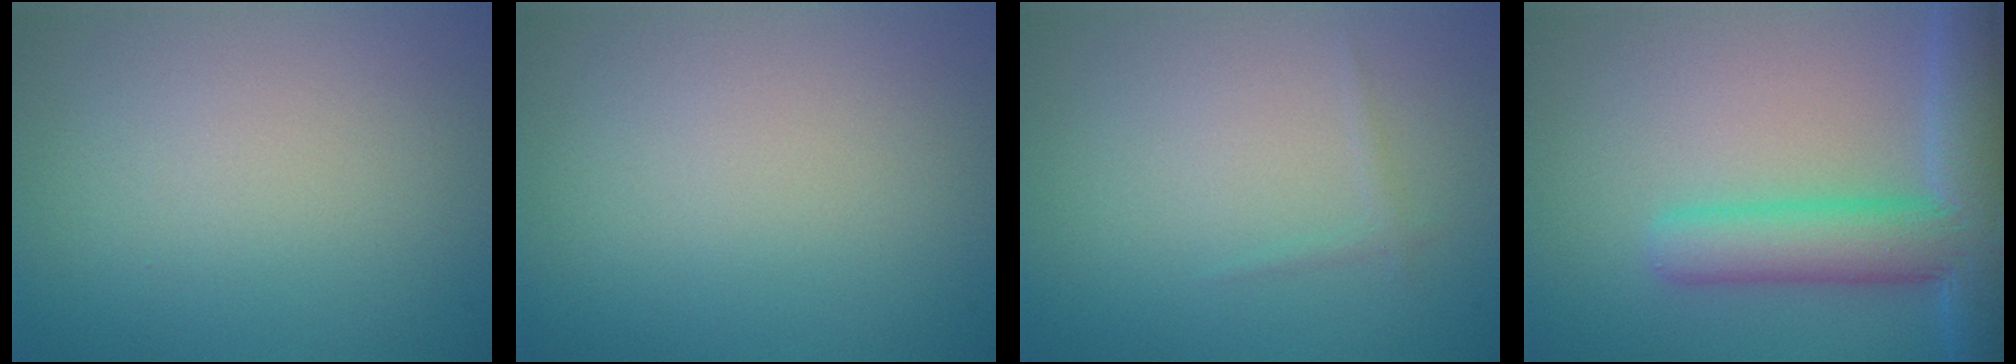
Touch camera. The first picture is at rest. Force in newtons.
{"total": 0.0}
{"total": 0.6, "press": 0.6, "slide": 0.0}
{"total": 8.3, "press": 8.3, "slide": 0.7}